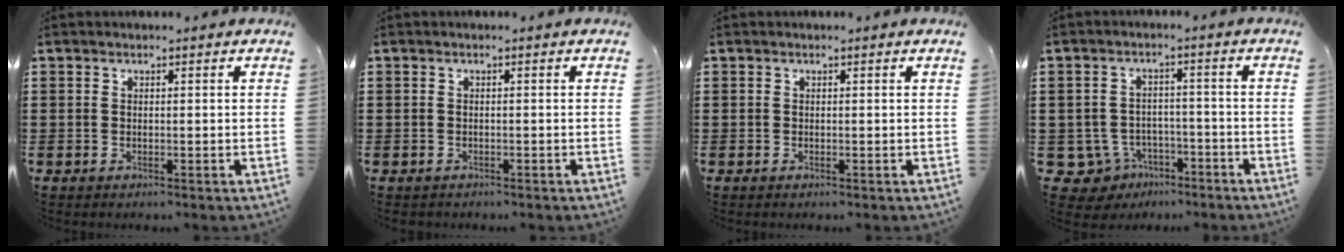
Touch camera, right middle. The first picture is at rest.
{"total": 0.5, "force": [-0.5, 0.1, -0.1], "torque": [0.000, -0.001, -0.011]}
{"total": 0.0}
{"total": 4.9, "force": [-3.6, 3.2, 1.1], "torque": [-0.057, 0.000, -0.074]}